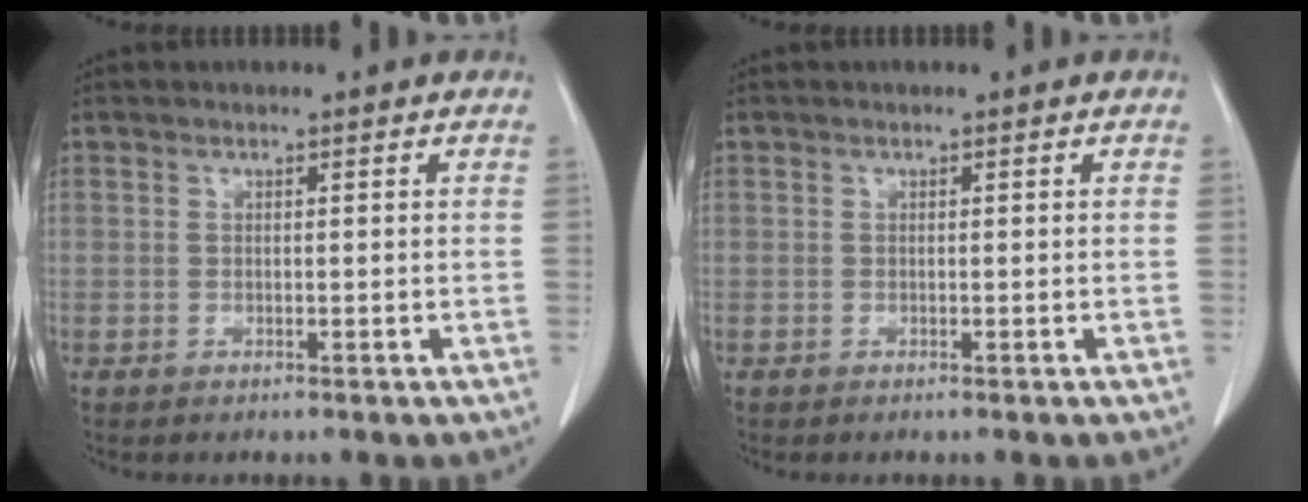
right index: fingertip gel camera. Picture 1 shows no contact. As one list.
[{"total": 0.0}]